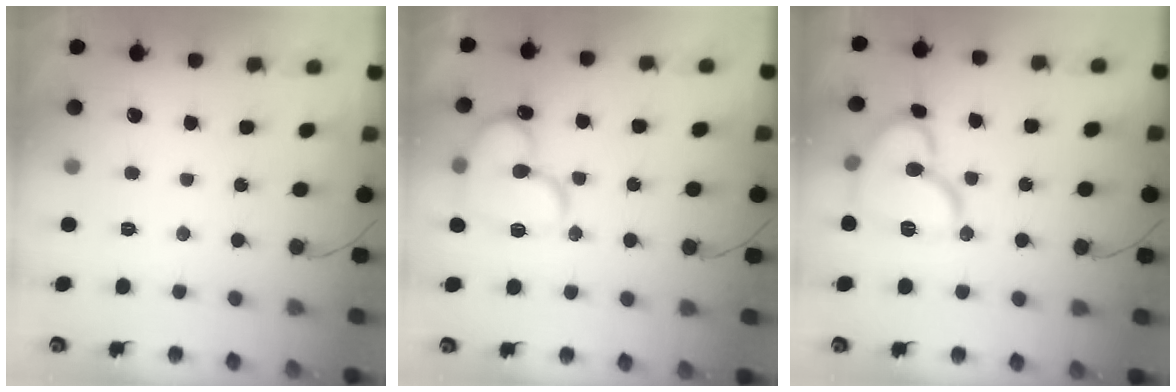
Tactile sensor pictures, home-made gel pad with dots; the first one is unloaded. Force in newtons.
{"total": 15.5, "press": 15.4, "slide": 2.1}
{"total": 14.4, "press": 14.3, "slide": 1.1}